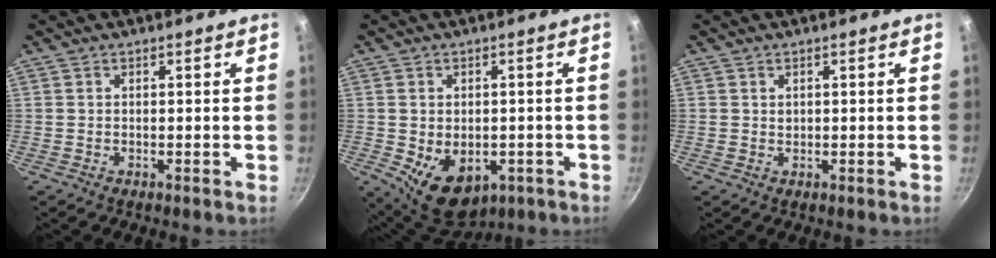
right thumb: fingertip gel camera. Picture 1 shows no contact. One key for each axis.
{"total": 10.3, "fx": -2.7, "fy": 7.1, "fz": 7.1, "tx": -0.079, "ty": -0.008, "tz": -0.018}
{"total": 0.8, "fx": 0.3, "fy": 0.6, "fz": 0.3, "tx": -0.003, "ty": 0.001, "tz": 0.006}